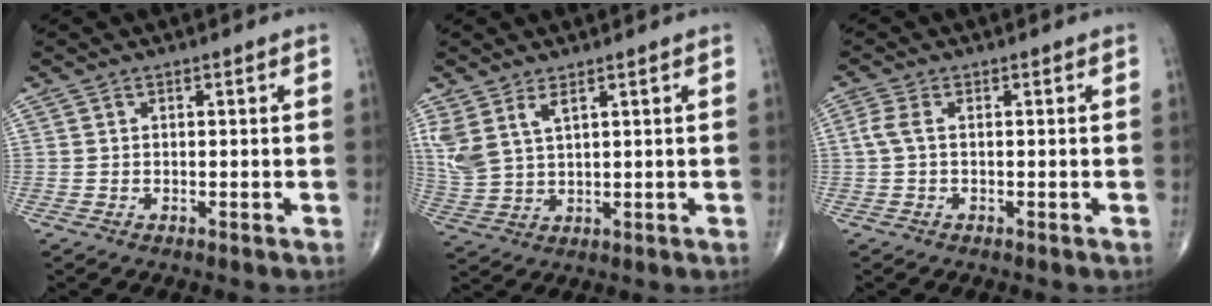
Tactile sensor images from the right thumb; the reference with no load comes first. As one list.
[{"total": 6.8, "force": [3.6, 2.8, 5.0], "torque": [-0.119, -0.011, 0.084]}, {"total": 2.4, "force": [0.1, 1.0, 2.2], "torque": [-0.059, 0.003, 0.000]}]